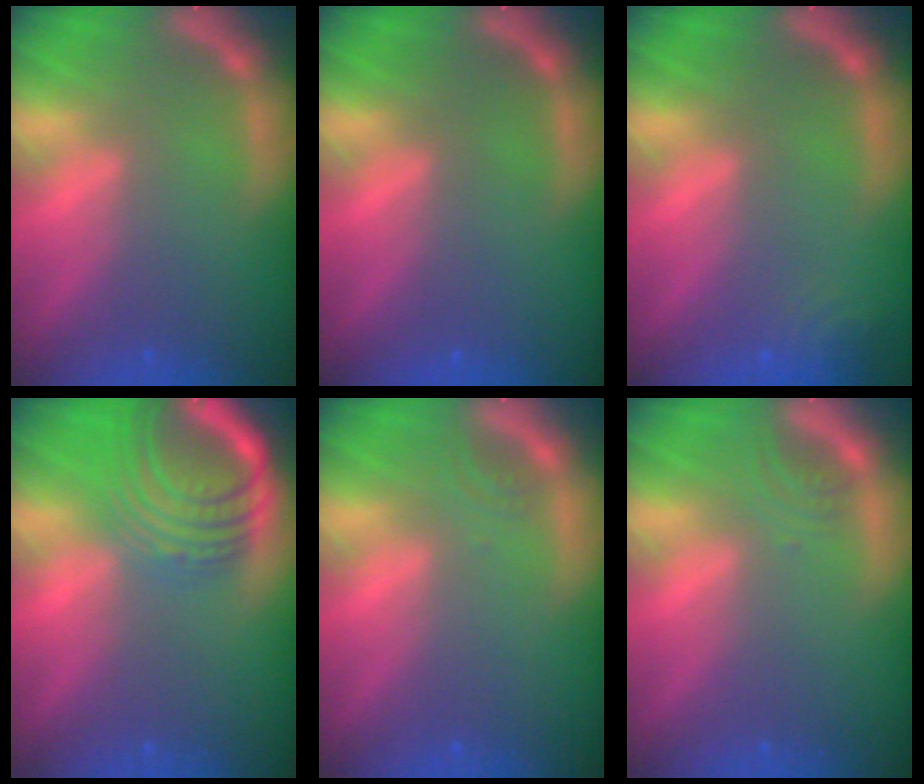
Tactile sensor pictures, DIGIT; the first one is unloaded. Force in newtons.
{"total": 0.0}
{"total": 2.4}
{"total": 9.1}
{"total": 1.0}
{"total": 1.4}